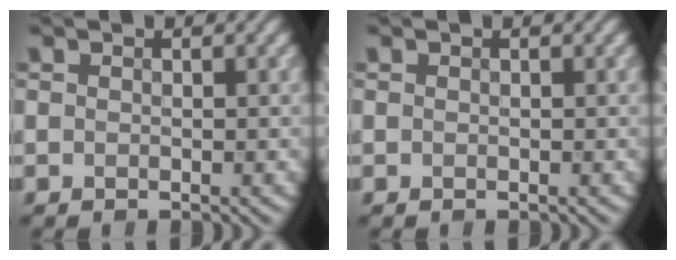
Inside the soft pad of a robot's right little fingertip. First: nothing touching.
{"total": 0.0}